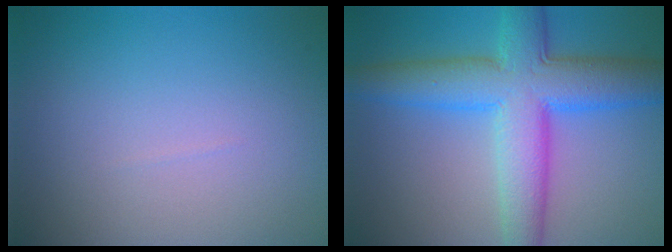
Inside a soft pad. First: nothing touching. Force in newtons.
{"total": 9.2, "press": 9.2, "slide": 0.1}